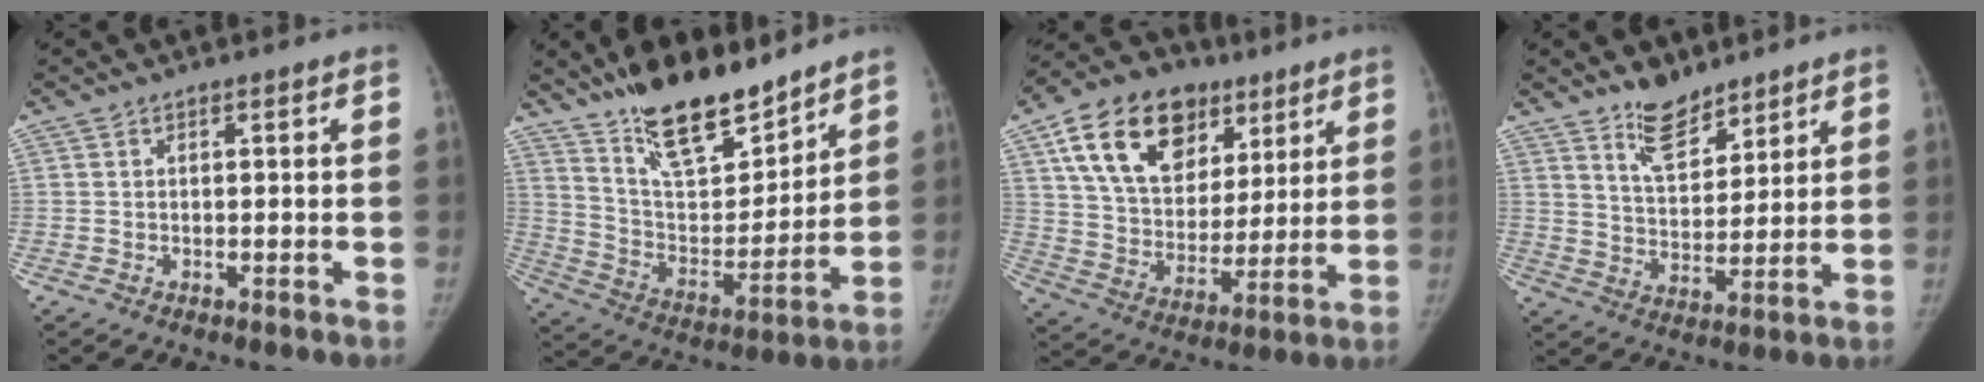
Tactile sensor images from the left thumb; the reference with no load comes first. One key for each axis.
{"total": 19.2, "fx": 15.0, "fy": 6.6, "fz": 9.9, "tx": -0.123, "ty": -0.099, "tz": 0.262}
{"total": 21.7, "fx": 10.6, "fy": 14.4, "fz": 12.2, "tx": -0.176, "ty": -0.016, "tz": 0.179}
{"total": 8.6, "fx": 6.7, "fy": 4.0, "fz": 3.7, "tx": -0.031, "ty": -0.054, "tz": 0.119}